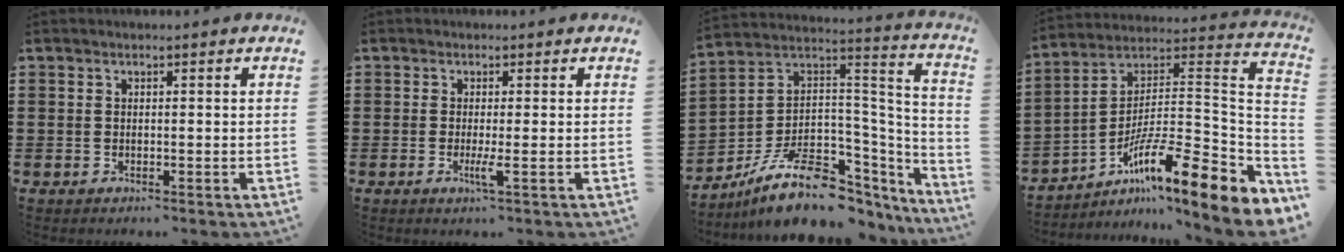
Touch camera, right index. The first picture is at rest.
{"total": 2.3, "force": [-0.7, -0.1, 2.2], "torque": [-0.037, -0.008, -0.012]}
{"total": 14.0, "force": [-7.7, 7.4, 9.2], "torque": [-0.182, 0.025, -0.122]}
{"total": 12.7, "force": [-7.6, 1.5, 10.1], "torque": [-0.140, -0.026, -0.146]}